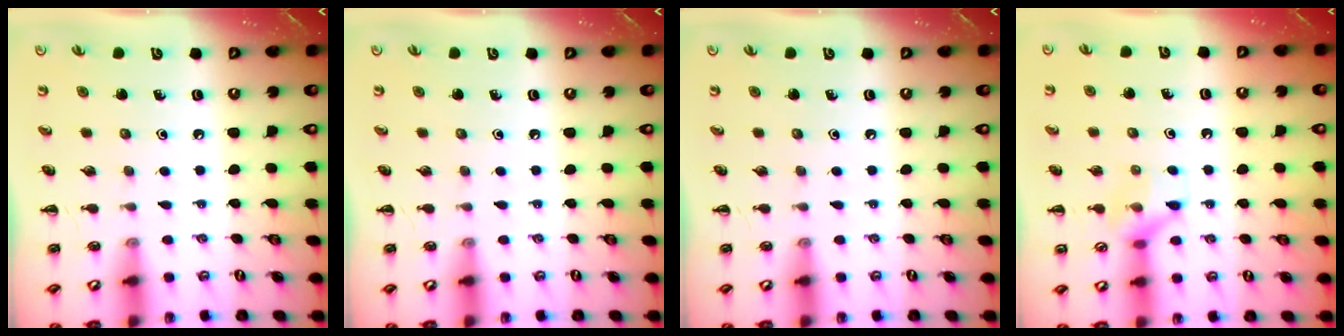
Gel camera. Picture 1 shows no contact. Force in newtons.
{"total": 0.0}
{"total": 0.0}
{"total": 9.3, "press": 9.2, "slide": 1.3}